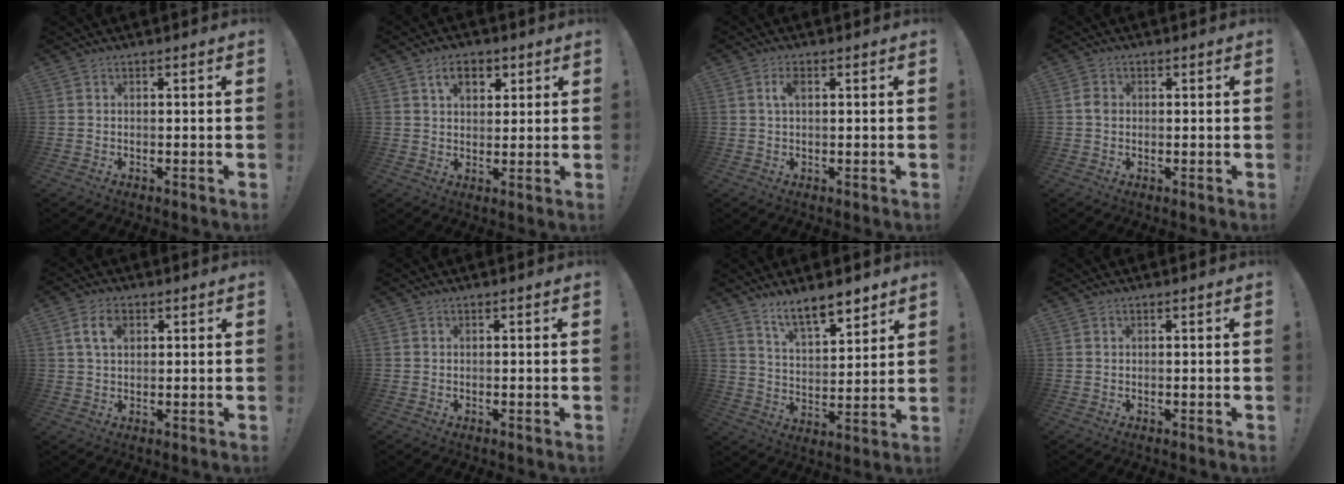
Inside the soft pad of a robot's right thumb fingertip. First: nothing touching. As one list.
[{"total": 7.2, "force": [3.3, 4.8, 4.2], "torque": [-0.058, -0.002, 0.058]}, {"total": 3.0, "force": [0.9, 1.5, 2.4], "torque": [-0.050, 0.007, 0.014]}, {"total": 2.4, "force": [-0.2, 1.9, 1.5], "torque": [-0.026, 0.007, -0.004]}, {"total": 6.3, "force": [1.9, 3.9, 4.6], "torque": [-0.076, 0.006, 0.036]}, {"total": 0.0}, {"total": 11.0, "force": [8.4, 3.3, 6.2], "torque": [-0.096, -0.054, 0.150]}, {"total": 0.0}]